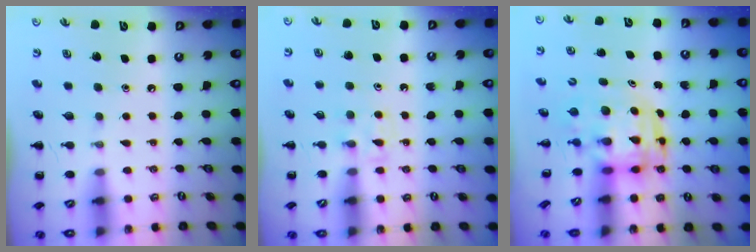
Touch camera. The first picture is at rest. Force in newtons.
{"total": 3.6, "press": 3.4, "slide": 1.2}
{"total": 3.5, "press": 3.4, "slide": 0.7}